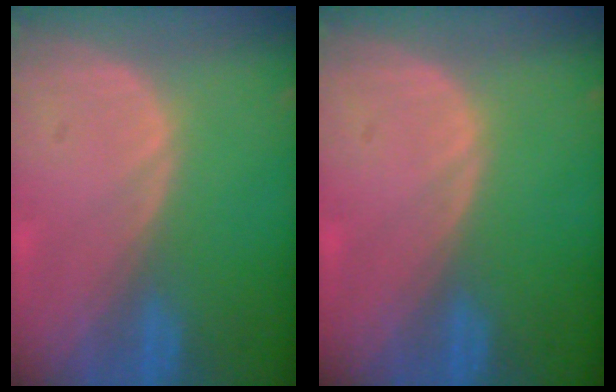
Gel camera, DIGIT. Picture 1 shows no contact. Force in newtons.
{"total": 0.0}